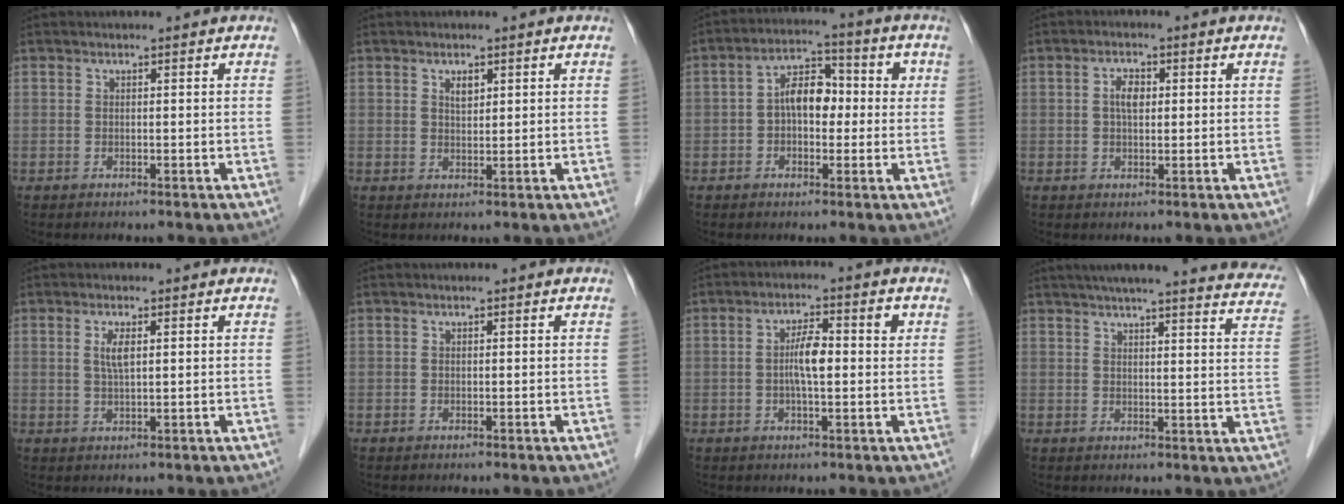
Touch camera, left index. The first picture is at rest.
{"total": 1.7, "force": [1.0, 0.8, 1.2], "torque": [-0.022, 0.003, 0.019]}
{"total": 7.6, "force": [0.2, 4.6, 6.1], "torque": [-0.100, 0.042, -0.002]}
{"total": 2.7, "force": [0.5, 1.3, 2.3], "torque": [-0.046, 0.008, 0.008]}
{"total": 2.5, "force": [0.7, 0.4, 2.4], "torque": [-0.054, 0.000, 0.015]}
{"total": 0.0}
{"total": 5.5, "force": [0.4, 1.4, 5.3], "torque": [-0.103, 0.021, 0.003]}
{"total": 25.3, "force": [22.8, 2.1, 10.8], "torque": [-0.149, -0.041, 0.258]}